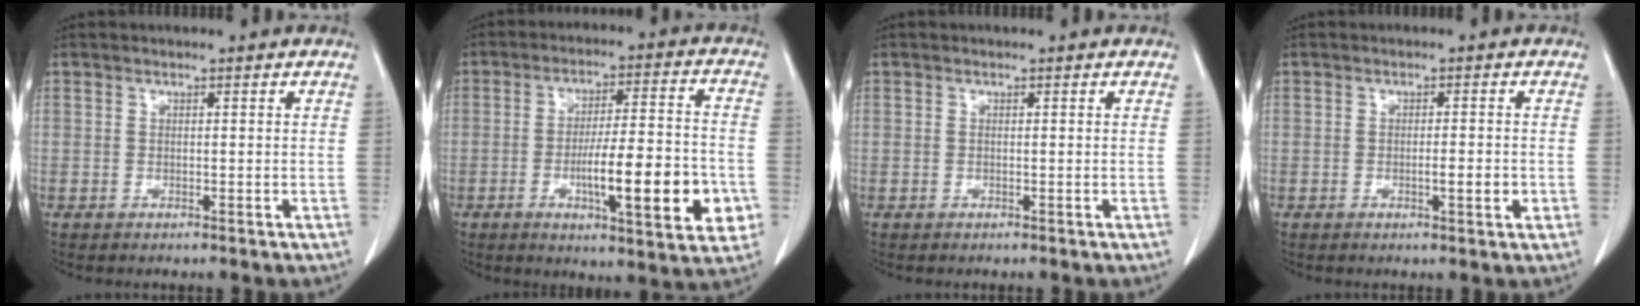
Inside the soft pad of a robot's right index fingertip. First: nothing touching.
{"total": 15.9, "force": [-4.6, 2.7, 15.0], "torque": [-0.213, 0.002, -0.064]}
{"total": 0.0}
{"total": 2.8, "force": [-0.6, 0.5, 2.7], "torque": [-0.046, -0.002, -0.008]}